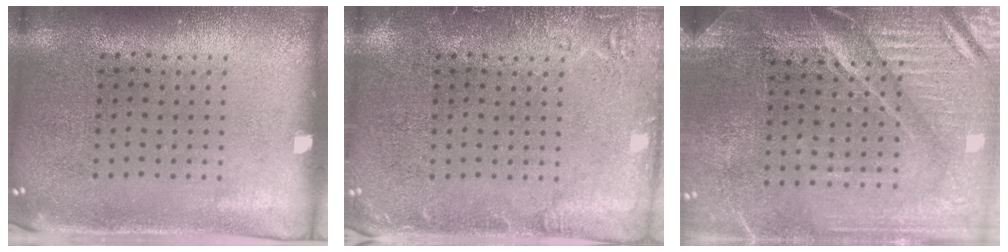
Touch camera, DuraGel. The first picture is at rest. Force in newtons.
{"total": 2.0, "press": 2.0, "slide": 0.4}
{"total": 4.0, "press": 3.7, "slide": 1.5}